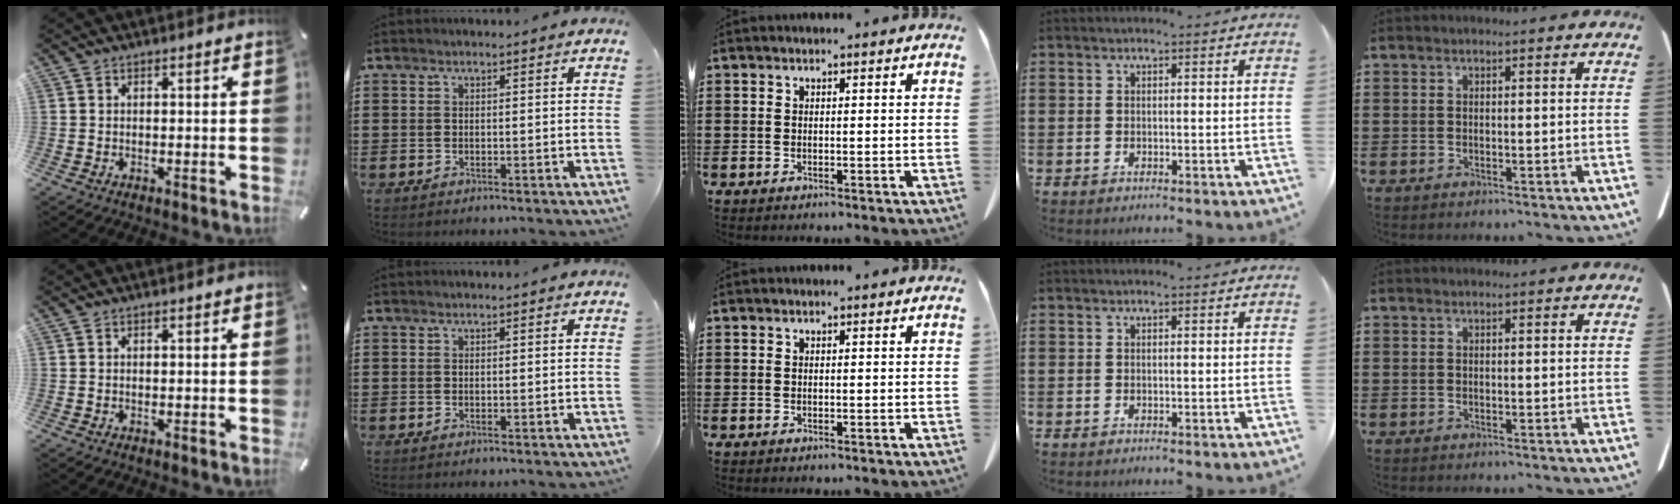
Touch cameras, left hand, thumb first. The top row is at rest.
{}